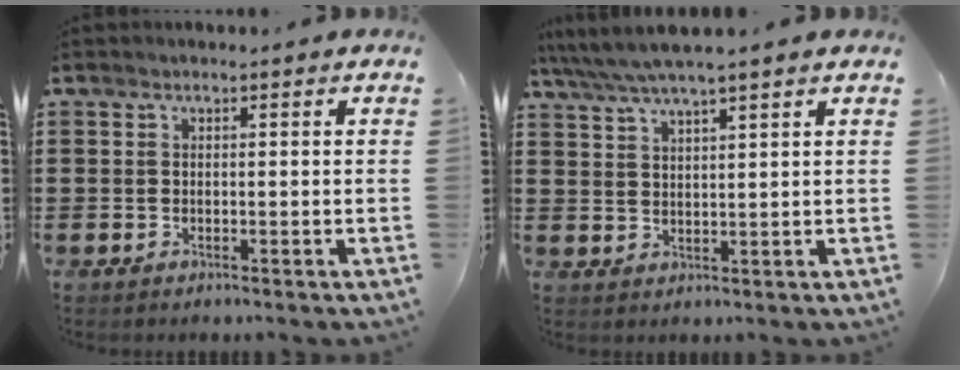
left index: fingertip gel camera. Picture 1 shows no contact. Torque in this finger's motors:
{"motor_torque": [2.14, 0.00, 0.39, 0.02]}